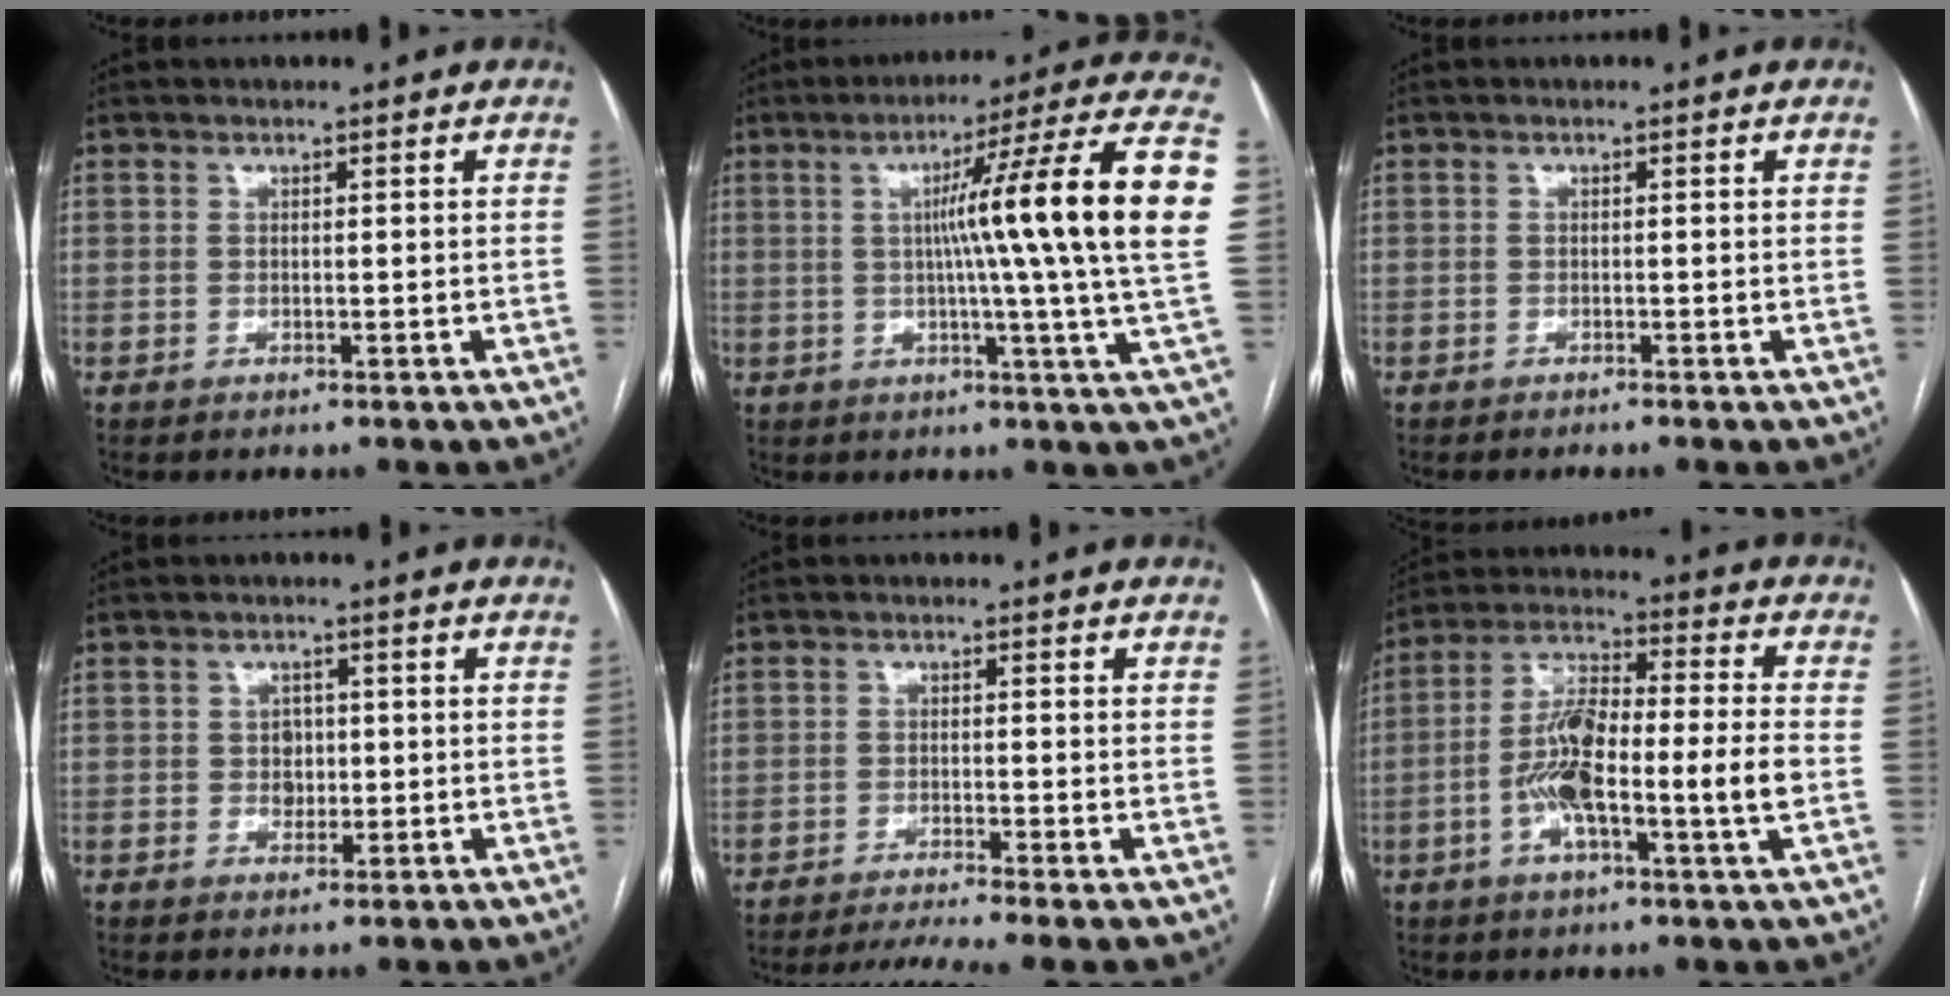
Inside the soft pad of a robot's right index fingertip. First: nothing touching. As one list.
[{"total": 20.1, "force": [2.3, -2.2, 19.8], "torque": [-0.252, 0.010, 0.014]}, {"total": 0.7, "force": [-0.6, -0.3, 0.3], "torque": [-0.005, 0.002, -0.013]}, {"total": 2.6, "force": [0.0, 2.2, 1.4], "torque": [-0.015, 0.005, 0.002]}, {"total": 5.8, "force": [-4.8, -1.4, 2.8], "torque": [-0.046, -0.013, -0.080]}, {"total": 13.4, "force": [-2.7, 1.6, 13.1], "torque": [-0.250, 0.014, -0.053]}]